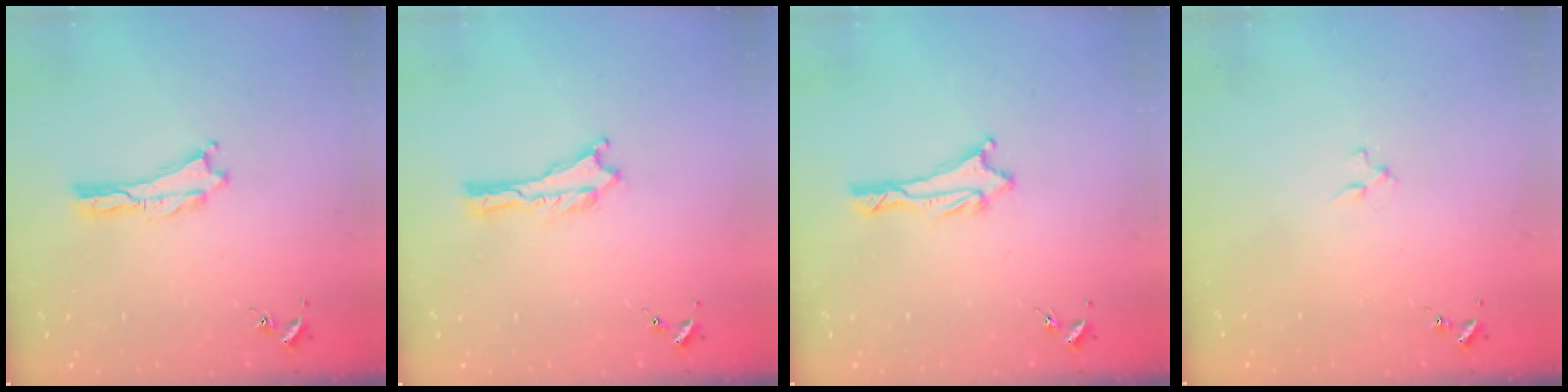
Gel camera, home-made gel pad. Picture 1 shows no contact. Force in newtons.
{"total": 0.0}
{"total": 1.3, "press": 1.3, "slide": 0.1}
{"total": 0.9, "press": 0.9, "slide": 0.2}